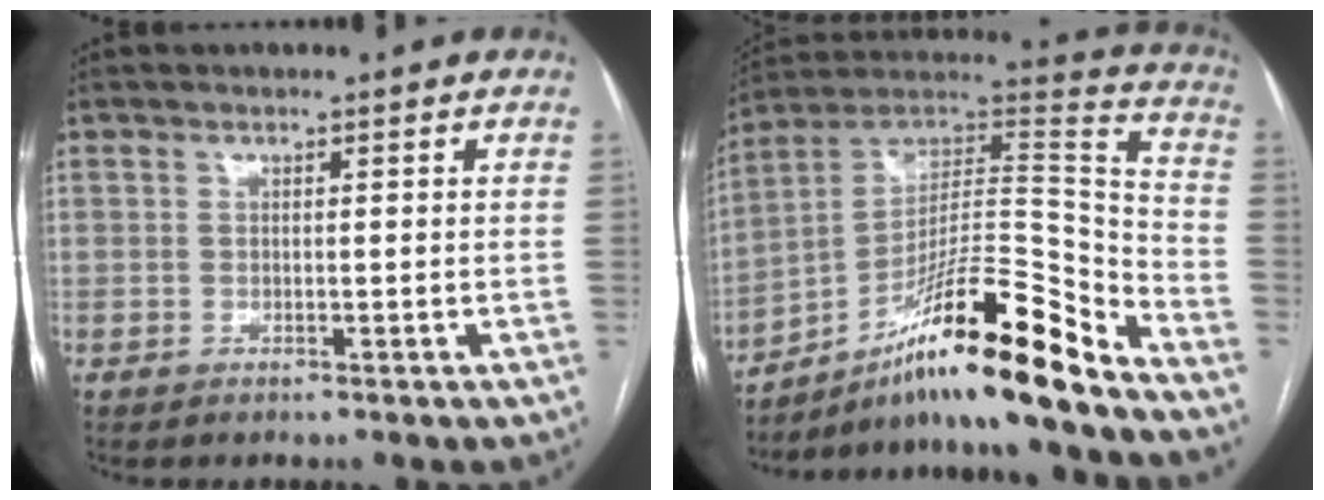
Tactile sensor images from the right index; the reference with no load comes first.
{"total": 21.4, "force": [-14.5, 0.4, 15.8], "torque": [-0.254, 0.019, -0.245]}